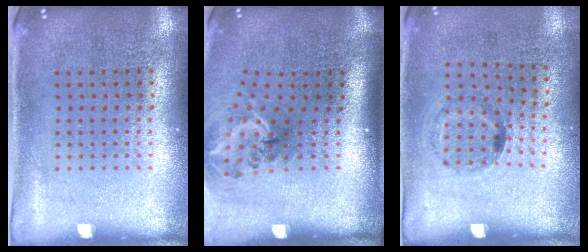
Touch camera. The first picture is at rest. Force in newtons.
{"total": 1.9, "press": 1.3, "slide": 1.4}
{"total": 1.3, "press": 0.7, "slide": 1.1}